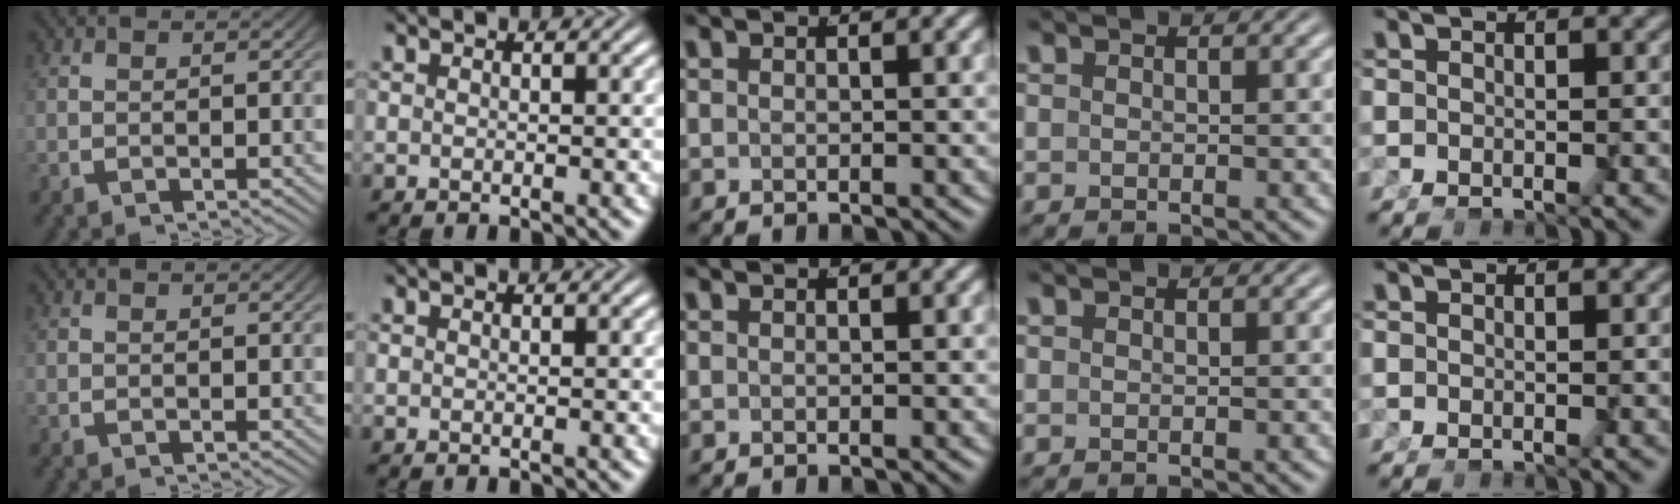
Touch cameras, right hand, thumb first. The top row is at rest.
{}